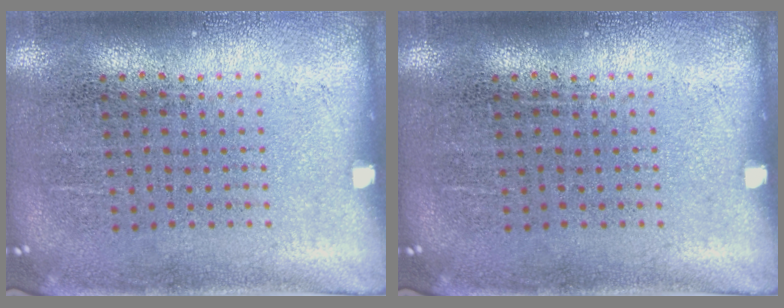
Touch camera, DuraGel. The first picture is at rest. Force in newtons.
{"total": 0.0}